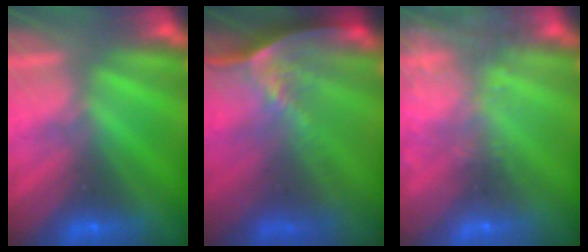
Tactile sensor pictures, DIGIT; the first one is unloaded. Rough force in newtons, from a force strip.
{"total": 7.3}
{"total": 8.8}